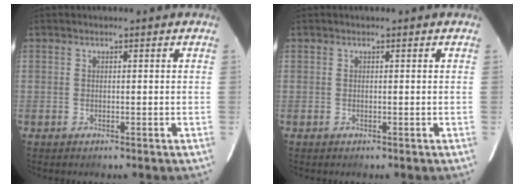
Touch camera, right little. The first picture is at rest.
{"total": 0.0}